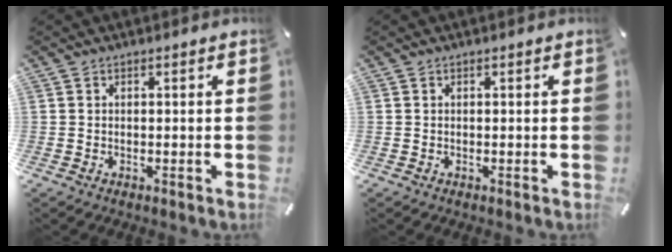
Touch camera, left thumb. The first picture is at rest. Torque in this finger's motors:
{"motor_torque": [-0.02, 0.02, -0.01, 0.01, 0.00]}